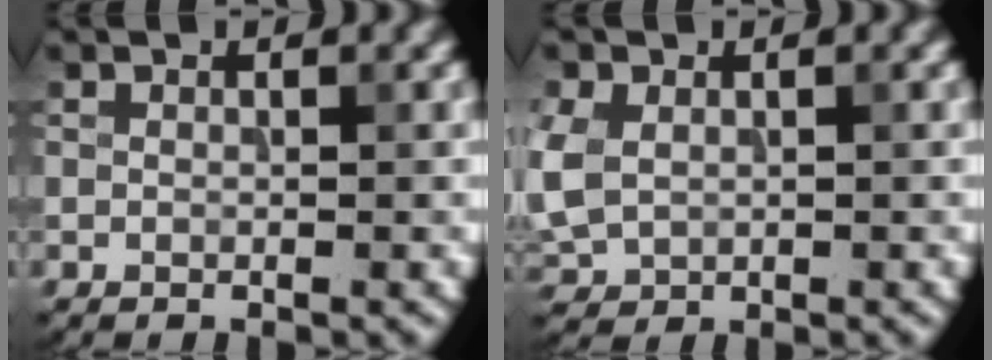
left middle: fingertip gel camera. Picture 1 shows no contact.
{"total": 4.0, "force": [0.1, 3.2, 2.5], "torque": [-0.071, -0.002, 0.004]}